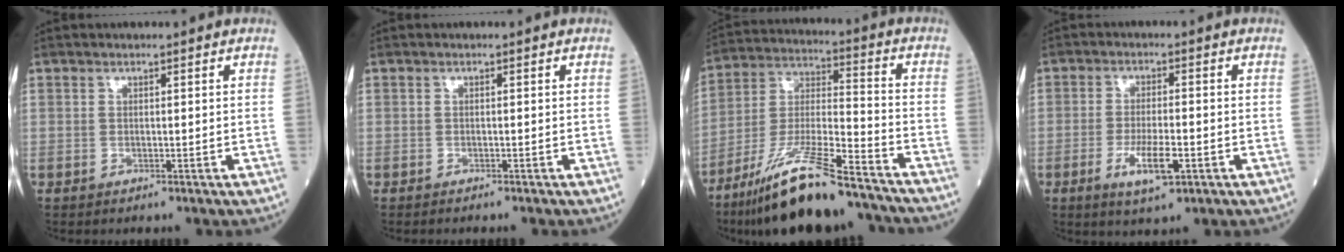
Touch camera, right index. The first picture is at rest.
{"total": 1.0, "force": [-0.9, 0.0, 0.4], "torque": [-0.002, 0.001, -0.013]}
{"total": 17.9, "force": [-14.0, 2.0, 11.0], "torque": [-0.223, -0.025, -0.254]}
{"total": 6.0, "force": [-2.3, 1.2, 5.5], "torque": [-0.104, -0.008, -0.037]}